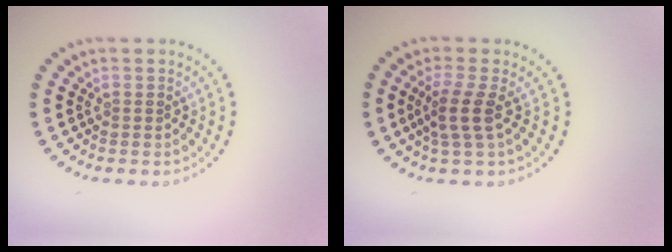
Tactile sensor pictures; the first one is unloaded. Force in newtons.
{"total": 2.6, "press": 2.0, "slide": 1.6}